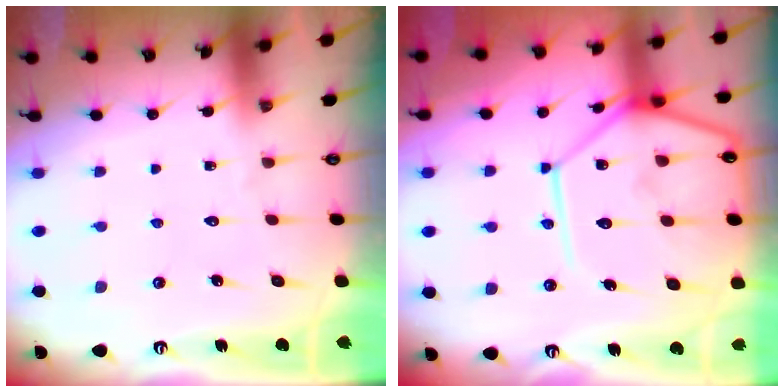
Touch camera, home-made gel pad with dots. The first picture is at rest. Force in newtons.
{"total": 18.6, "press": 18.5, "slide": 2.5}